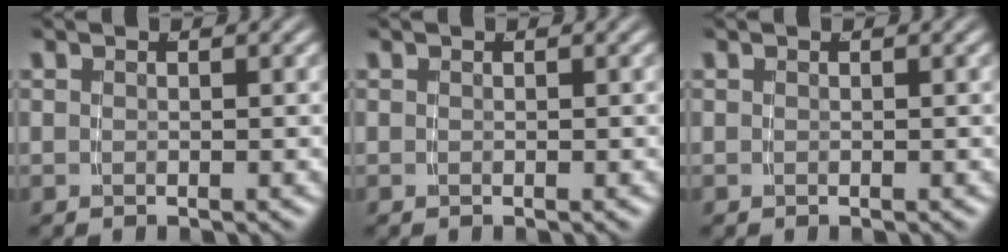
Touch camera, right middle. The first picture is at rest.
{"total": 0.0}
{"total": 0.0}